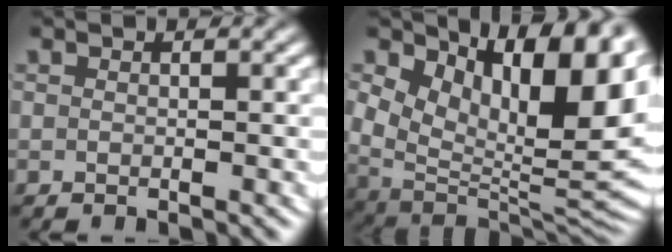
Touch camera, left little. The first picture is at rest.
{"total": 15.0, "force": [2.0, 9.6, 11.4], "torque": [-0.182, -0.030, 0.046]}